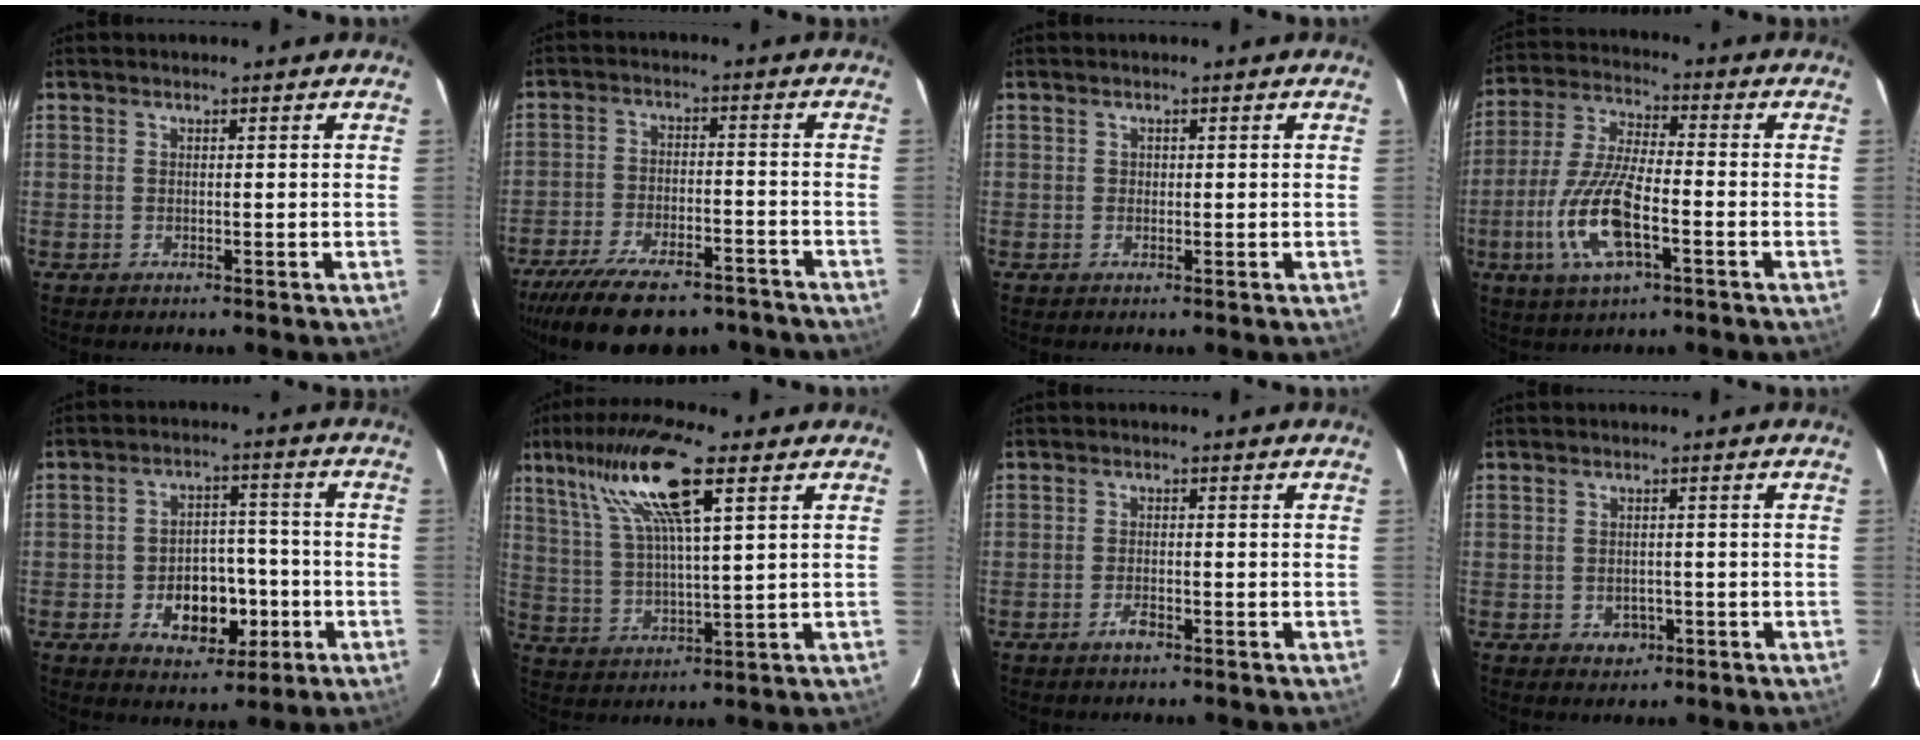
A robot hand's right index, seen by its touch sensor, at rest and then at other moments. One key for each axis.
{"total": 21.1, "fx": -17.1, "fy": 7.2, "fz": 10.1, "tx": -0.208, "ty": -0.020, "tz": -0.247}
{"total": 0.0}
{"total": 13.9, "fx": -4.9, "fy": 4.4, "fz": 12.2, "tx": -0.264, "ty": -0.009, "tz": -0.096}
{"total": 10.3, "fx": -3.7, "fy": 7.1, "fz": 6.6, "tx": -0.124, "ty": 0.015, "tz": -0.040}
{"total": 14.6, "fx": 7.5, "fy": 2.6, "fz": 12.2, "tx": -0.232, "ty": 0.019, "tz": 0.146}
{"total": 2.2, "fx": -1.4, "fy": 0.9, "fz": 1.4, "tx": -0.032, "ty": 0.000, "tz": -0.028}
{"total": 3.2, "fx": -1.1, "fy": 2.7, "fz": 1.3, "tx": -0.028, "ty": 0.003, "tz": -0.004}